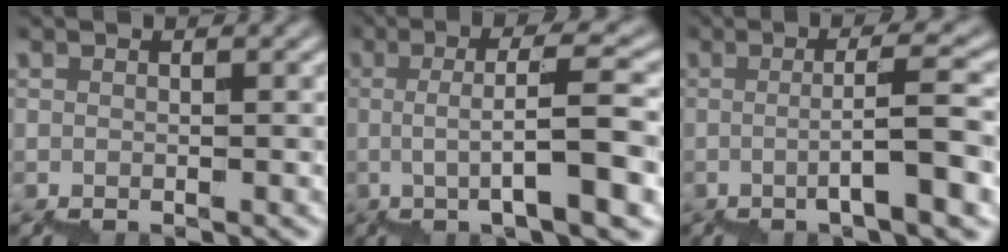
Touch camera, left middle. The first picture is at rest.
{"total": 7.2, "force": [-0.5, 1.0, 7.1], "torque": [-0.112, 0.030, -0.005]}
{"total": 6.4, "force": [-1.3, 0.7, 6.2], "torque": [-0.088, 0.030, -0.023]}